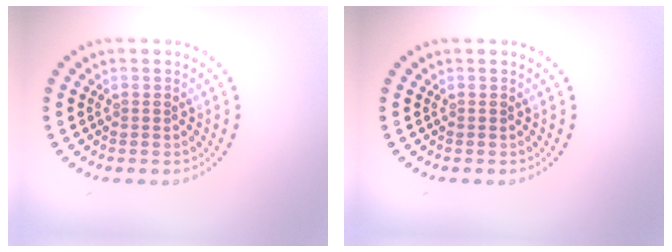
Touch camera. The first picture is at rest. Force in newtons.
{"total": 0.0}